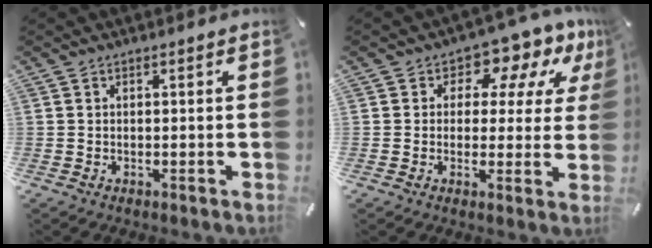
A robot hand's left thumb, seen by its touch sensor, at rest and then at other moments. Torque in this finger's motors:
{"motor_torque": [0.43, 0.19, 0.46, 0.31, 0.01]}